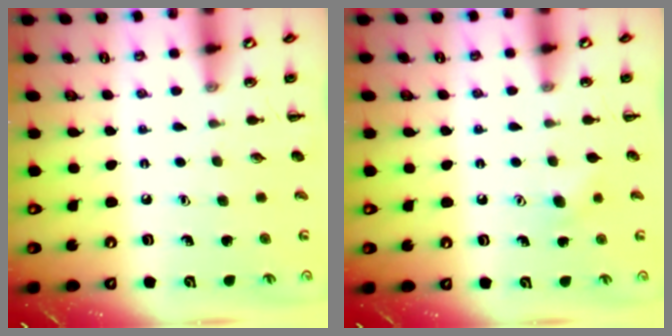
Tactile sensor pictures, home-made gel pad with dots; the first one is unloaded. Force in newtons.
{"total": 4.4, "press": 4.2, "slide": 1.0}